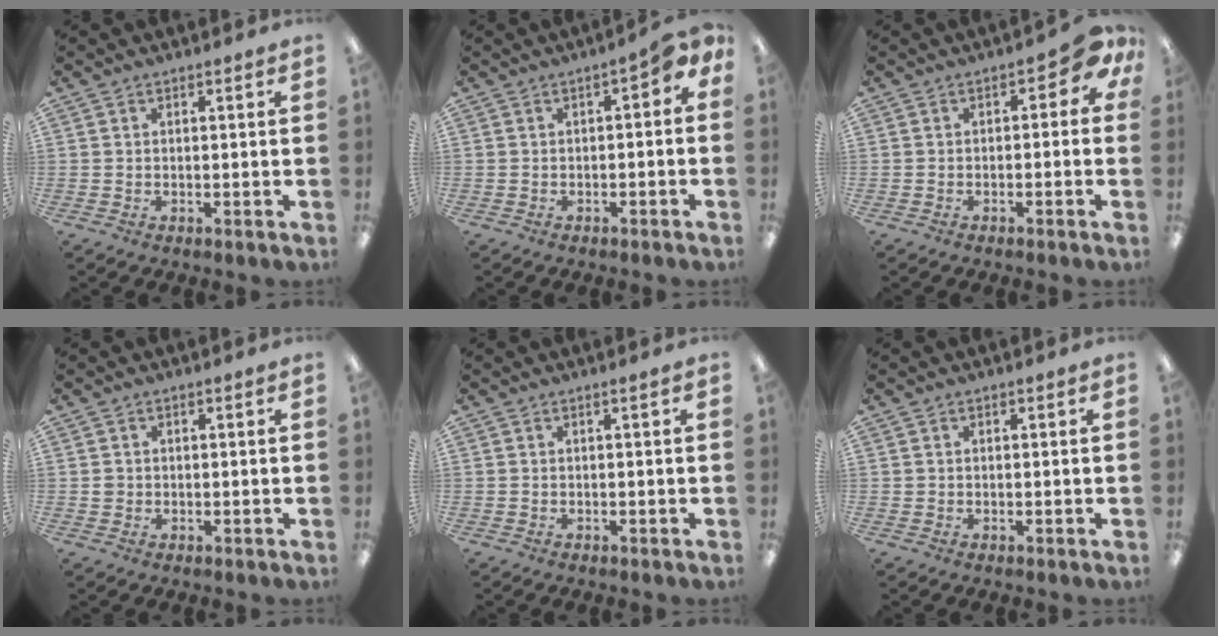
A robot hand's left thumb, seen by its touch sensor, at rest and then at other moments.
{"total": 3.1, "force": [-0.4, 1.7, 2.5], "torque": [-0.041, 0.007, -0.010]}
{"total": 4.2, "force": [0.6, 2.8, 3.1], "torque": [-0.036, -0.004, 0.008]}
{"total": 1.8, "force": [0.1, 1.7, 0.4], "torque": [-0.001, 0.002, -0.003]}
{"total": 0.0}
{"total": 1.0, "force": [0.4, 1.0, 0.1], "torque": [-0.002, 0.005, 0.007]}